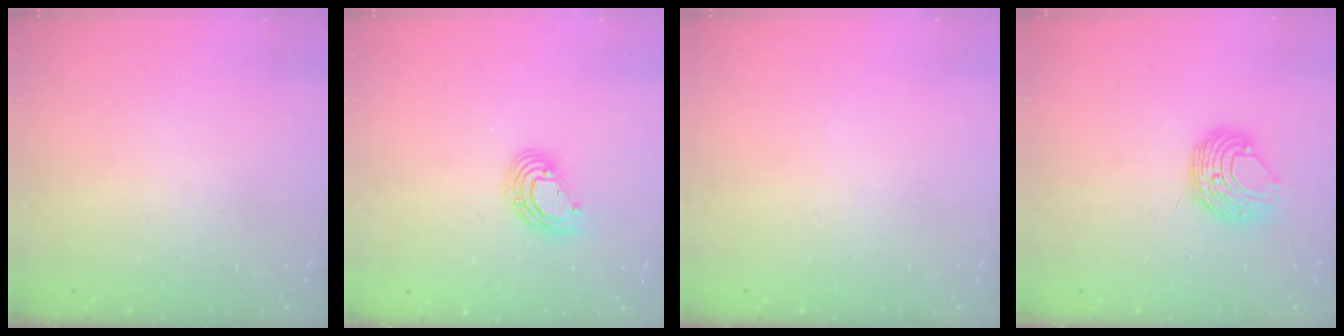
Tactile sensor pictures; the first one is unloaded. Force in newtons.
{"total": 8.1, "press": 8.0, "slide": 1.4}
{"total": 0.0}
{"total": 8.9, "press": 8.9, "slide": 0.7}